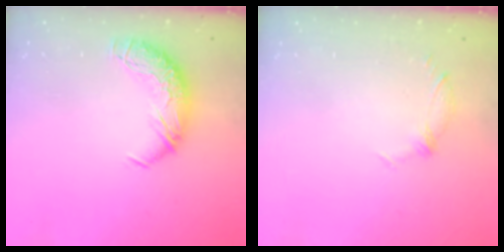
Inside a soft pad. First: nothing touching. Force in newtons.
{"total": 5.4, "press": 5.2, "slide": 1.3}